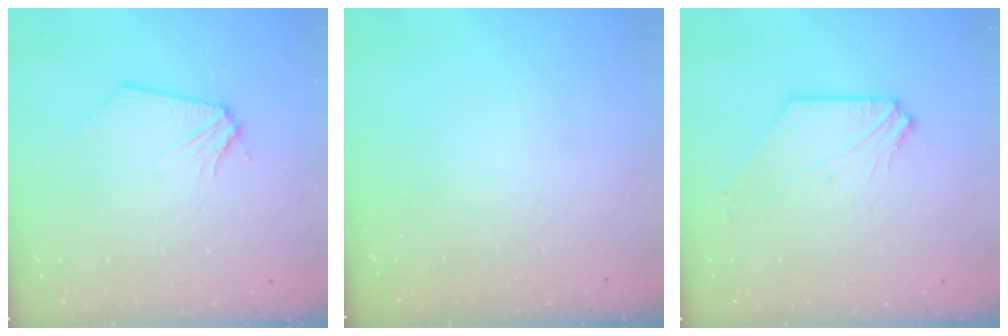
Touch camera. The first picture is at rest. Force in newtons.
{"total": 0.0}
{"total": 2.3, "press": 2.3, "slide": 0.2}